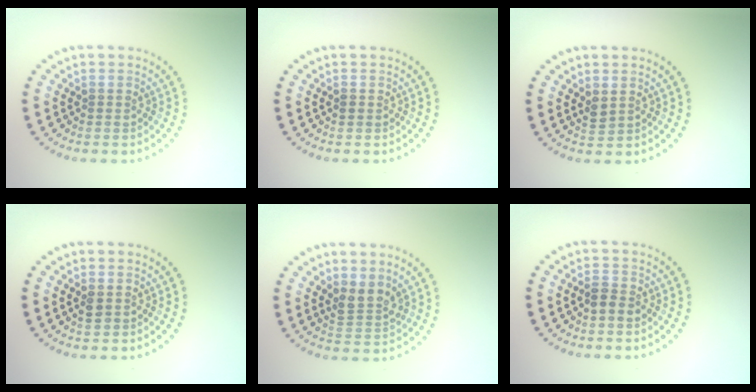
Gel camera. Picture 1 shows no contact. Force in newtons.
{"total": 0.7, "press": 0.7, "slide": 0.2}
{"total": 1.0, "press": 1.0, "slide": 0.3}
{"total": 1.2, "press": 1.2, "slide": 0.2}
{"total": 2.3, "press": 1.9, "slide": 1.3}
{"total": 1.5, "press": 1.4, "slide": 0.5}